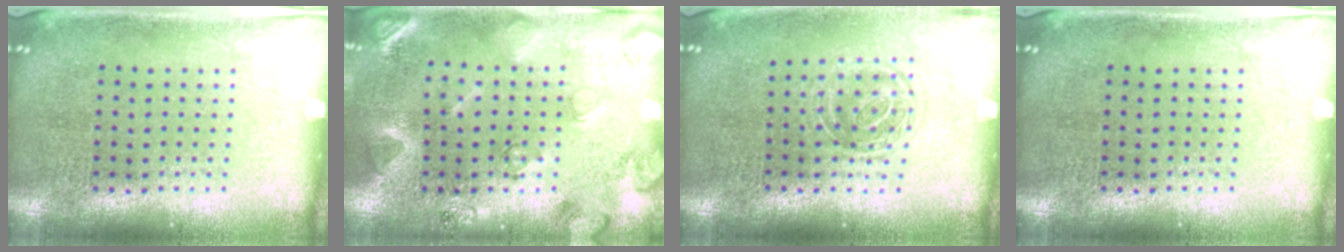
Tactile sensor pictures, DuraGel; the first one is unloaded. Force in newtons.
{"total": 2.3, "press": 2.2, "slide": 0.4}
{"total": 1.3, "press": 1.0, "slide": 0.8}
{"total": 0.0}